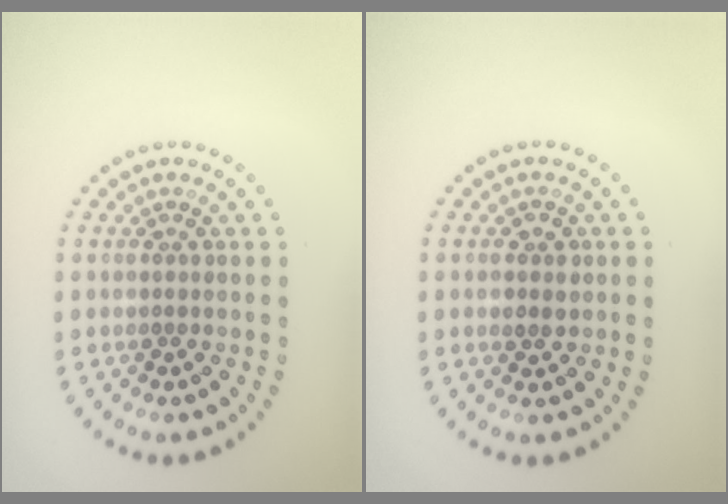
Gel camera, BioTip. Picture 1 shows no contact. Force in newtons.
{"total": 1.5, "press": 1.4, "slide": 0.4}